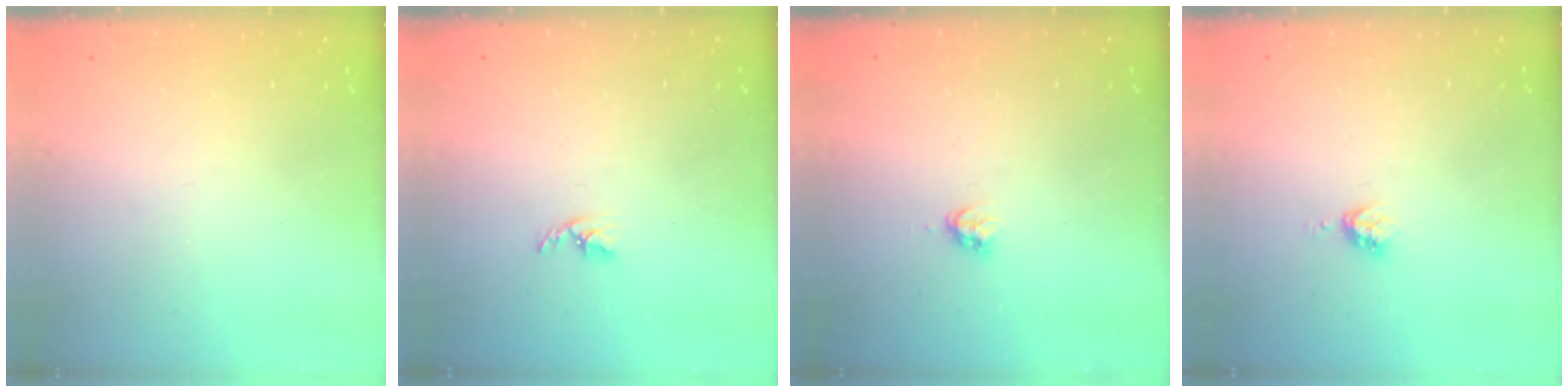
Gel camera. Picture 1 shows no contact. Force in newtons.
{"total": 3.3, "press": 3.2, "slide": 0.5}
{"total": 3.2, "press": 3.1, "slide": 0.5}
{"total": 3.4, "press": 3.4, "slide": 0.4}